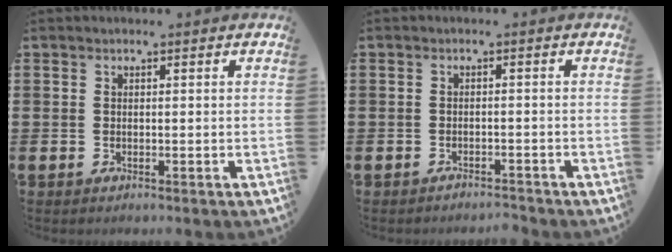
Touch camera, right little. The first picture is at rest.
{"total": 1.5, "force": [-1.5, 0.0, -0.1], "torque": [-0.003, 0.003, -0.032]}